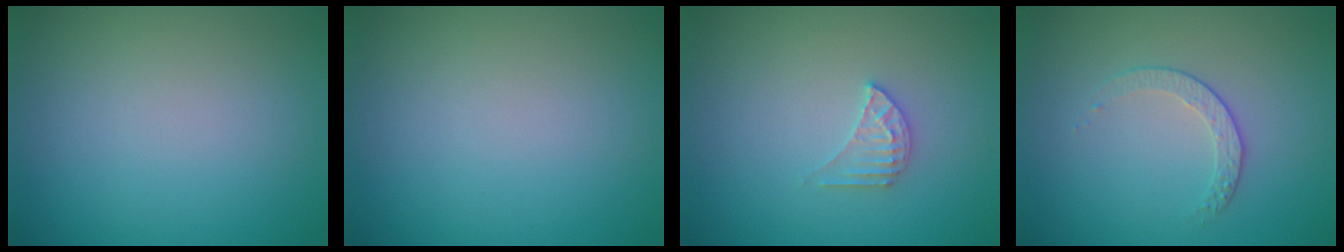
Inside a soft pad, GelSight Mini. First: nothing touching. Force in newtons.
{"total": 0.0}
{"total": 1.7, "press": 1.7, "slide": 0.1}
{"total": 1.6, "press": 1.0, "slide": 1.3}